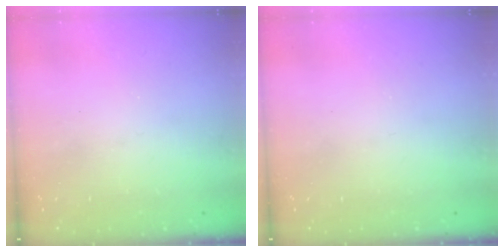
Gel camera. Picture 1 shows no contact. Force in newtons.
{"total": 0.0}